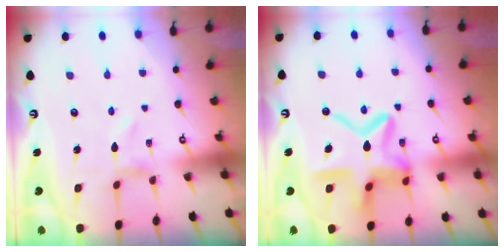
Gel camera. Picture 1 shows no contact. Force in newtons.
{"total": 18.8, "press": 18.7, "slide": 1.7}